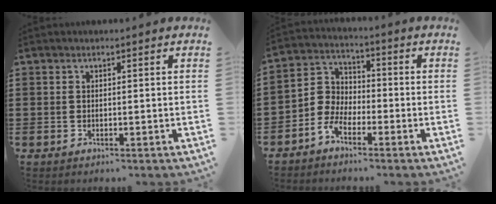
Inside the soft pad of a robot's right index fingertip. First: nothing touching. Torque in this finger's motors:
{"motor_torque": [2.14, 0.00, 0.16, 0.09]}